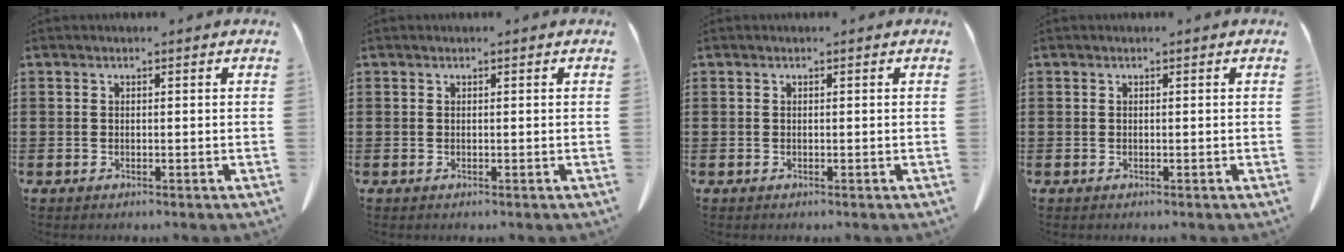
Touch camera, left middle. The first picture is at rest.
{"total": 0.0}
{"total": 0.0}
{"total": 0.0}